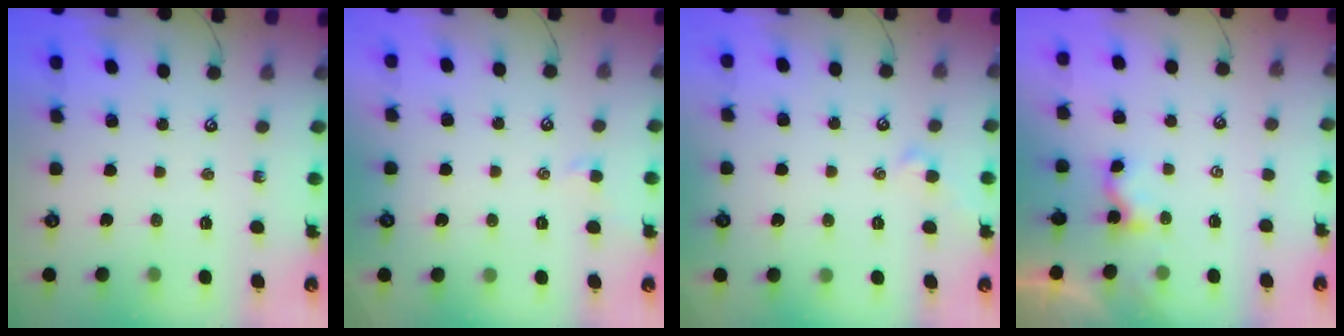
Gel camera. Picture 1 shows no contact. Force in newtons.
{"total": 1.1, "press": 1.1, "slide": 0.4}
{"total": 1.2, "press": 1.2, "slide": 0.4}
{"total": 3.1, "press": 3.1, "slide": 0.1}